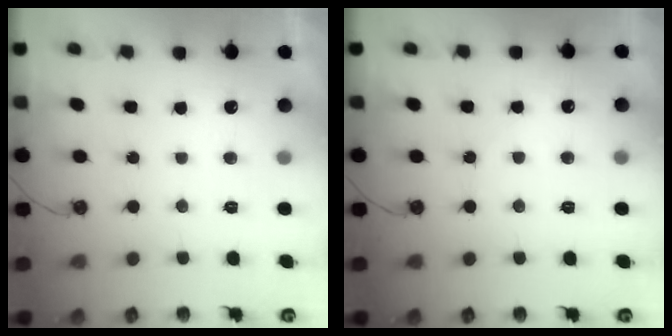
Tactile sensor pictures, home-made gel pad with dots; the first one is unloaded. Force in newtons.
{"total": 4.5, "press": 4.4, "slide": 0.8}